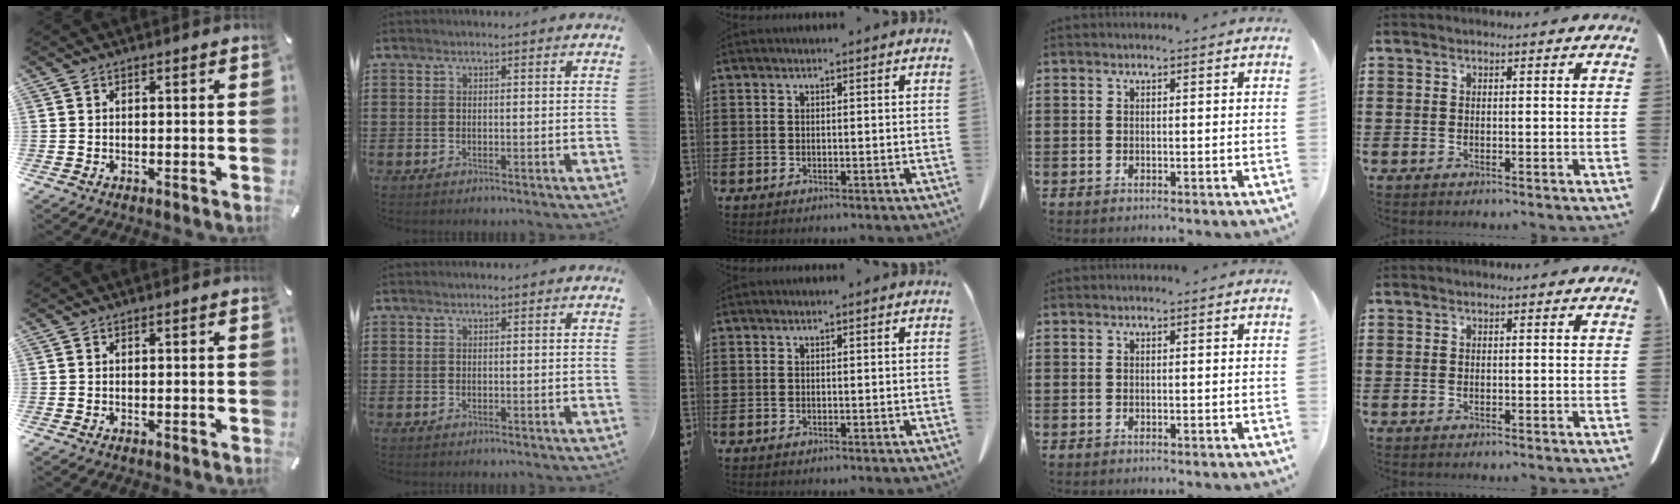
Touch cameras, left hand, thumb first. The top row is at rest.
{}